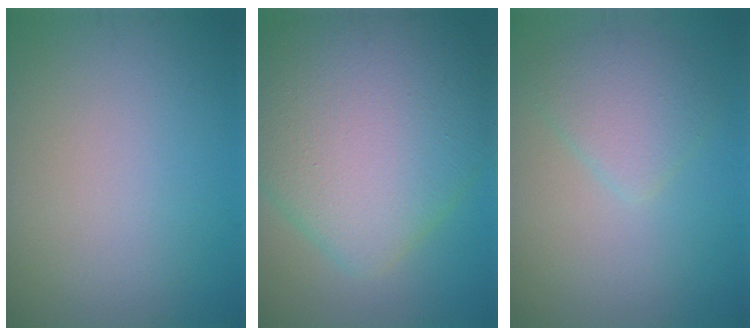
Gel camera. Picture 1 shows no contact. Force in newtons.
{"total": 13.3, "press": 13.3, "slide": 0.5}
{"total": 3.0, "press": 3.0, "slide": 0.2}